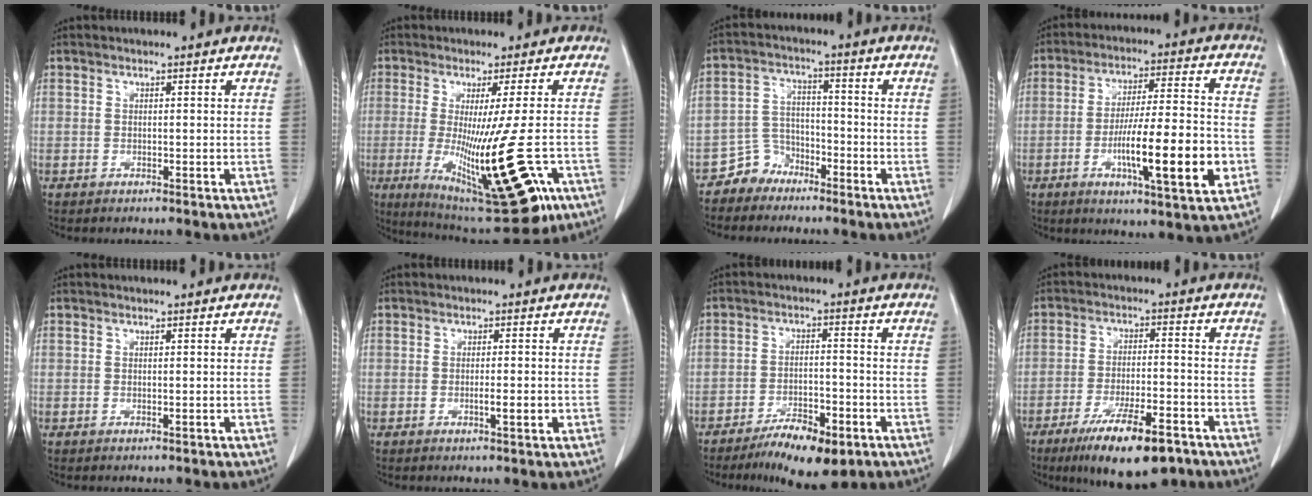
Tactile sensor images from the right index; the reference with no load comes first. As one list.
[{"total": 20.4, "force": [-6.7, 2.2, 19.2], "torque": [-0.293, -0.064, -0.091]}, {"total": 5.1, "force": [-3.8, 3.3, 0.0], "torque": [0.009, 0.013, -0.073]}, {"total": 15.3, "force": [-4.5, 1.5, 14.5], "torque": [-0.242, -0.006, -0.071]}, {"total": 0.0}, {"total": 2.6, "force": [-0.6, 0.3, 2.5], "torque": [-0.044, -0.004, -0.008]}, {"total": 8.0, "force": [-5.2, 2.9, 5.2], "torque": [-0.080, -0.003, -0.078]}, {"total": 13.0, "force": [-8.5, 3.2, 9.3], "torque": [-0.156, -0.020, -0.134]}]